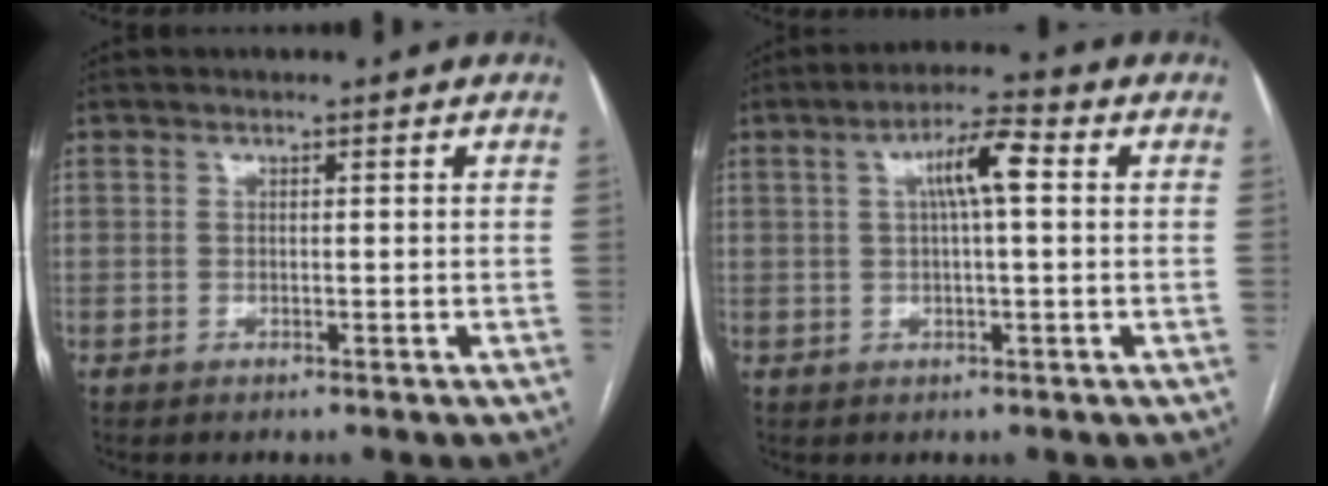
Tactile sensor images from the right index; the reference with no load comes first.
{"total": 6.3, "force": [1.4, 0.9, 6.0], "torque": [-0.109, 0.017, 0.022]}